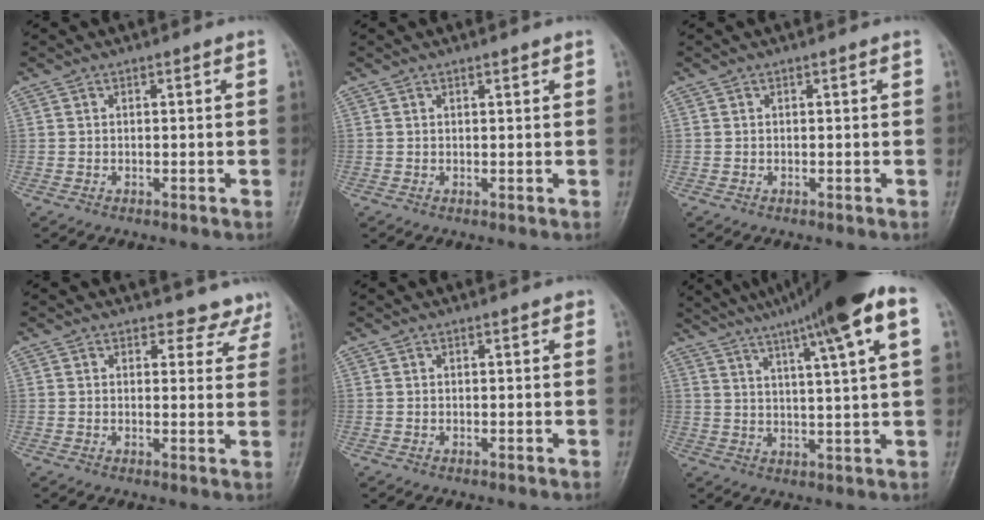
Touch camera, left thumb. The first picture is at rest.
{"total": 0.9, "force": [0.7, 0.2, 0.5], "torque": [-0.007, -0.003, 0.009]}
{"total": 0.0}
{"total": 6.1, "force": [5.4, 2.7, -0.2], "torque": [0.045, -0.030, 0.037]}
{"total": 0.7, "force": [0.5, 0.3, 0.5], "torque": [-0.006, -0.001, 0.003]}
{"total": 17.7, "force": [10.2, 0.8, 14.4], "torque": [-0.223, 0.006, 0.141]}